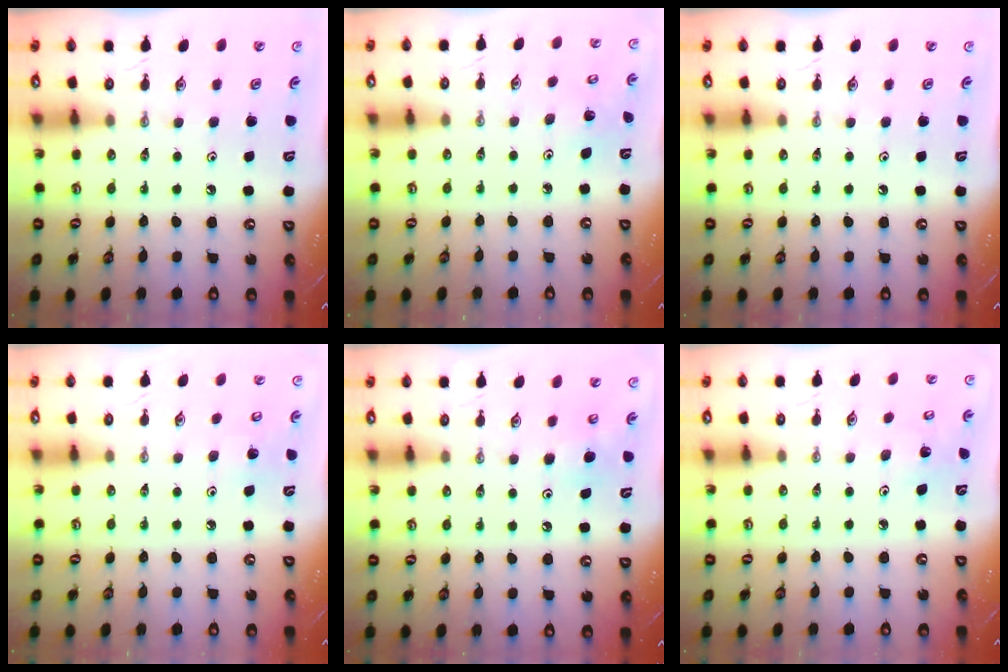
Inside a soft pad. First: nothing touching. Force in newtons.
{"total": 2.8, "press": 2.8, "slide": 0.2}
{"total": 0.0}
{"total": 6.0, "press": 6.0, "slide": 0.9}
{"total": 5.4, "press": 5.4, "slide": 0.5}
{"total": 2.0, "press": 2.0, "slide": 0.2}